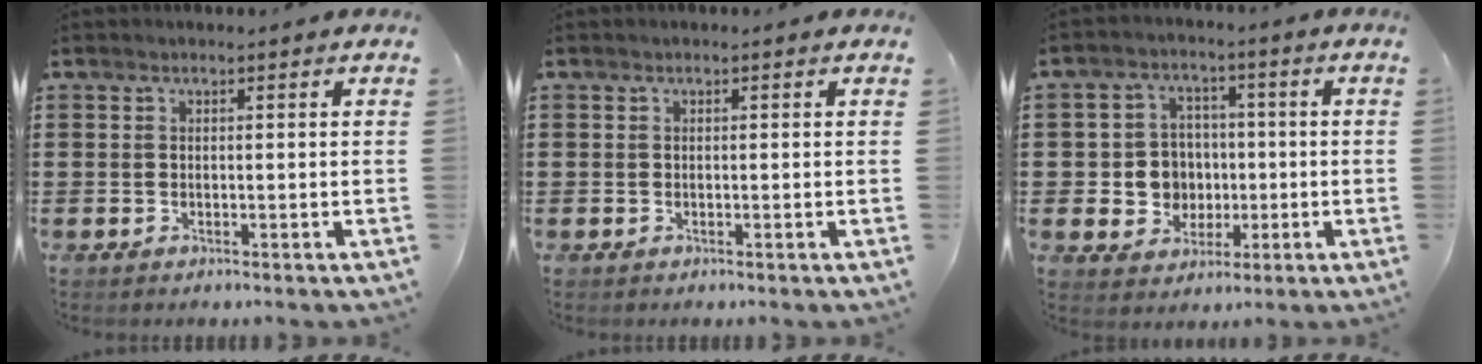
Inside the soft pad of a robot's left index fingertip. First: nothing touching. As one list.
[{"total": 0.0}, {"total": 6.3, "force": [-0.5, 6.0, 1.9], "torque": [-0.058, 0.020, -0.006]}]